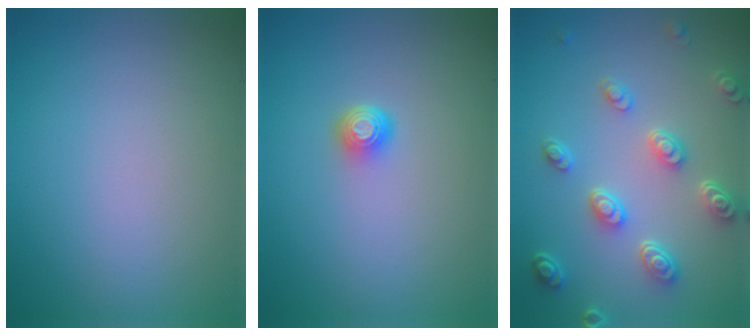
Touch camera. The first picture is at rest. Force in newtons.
{"total": 1.6, "press": 1.2, "slide": 1.0}
{"total": 4.6, "press": 3.6, "slide": 2.8}